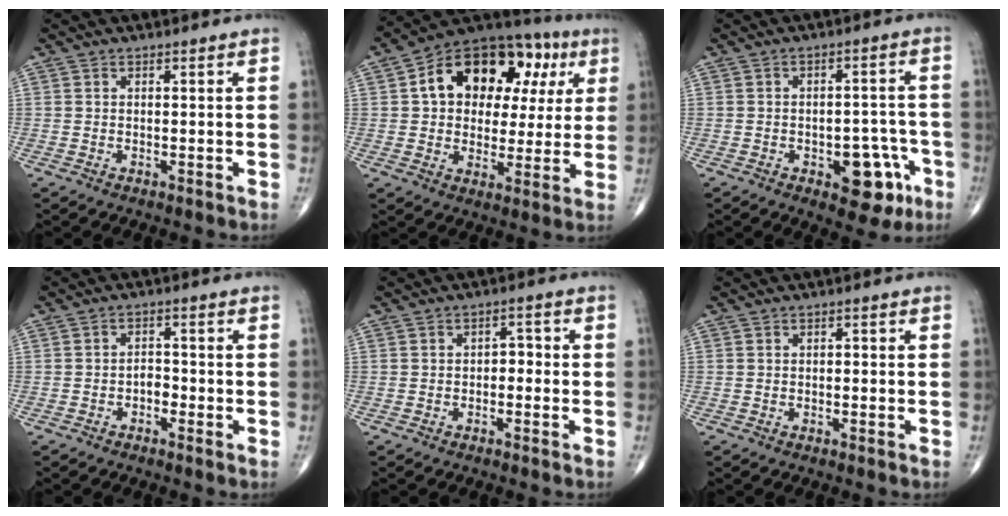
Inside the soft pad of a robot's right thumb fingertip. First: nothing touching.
{"total": 20.7, "force": [6.0, 13.3, 14.6], "torque": [-0.167, 0.026, 0.085]}
{"total": 10.9, "force": [-4.7, 5.5, 8.1], "torque": [-0.067, 0.035, -0.055]}
{"total": 2.1, "force": [-1.2, 1.3, 1.2], "torque": [-0.004, 0.008, -0.027]}
{"total": 2.6, "force": [-0.6, 1.7, 1.8], "torque": [-0.009, 0.013, -0.016]}
{"total": 0.6, "force": [-0.1, 0.4, 0.4], "torque": [-0.004, 0.001, -0.003]}